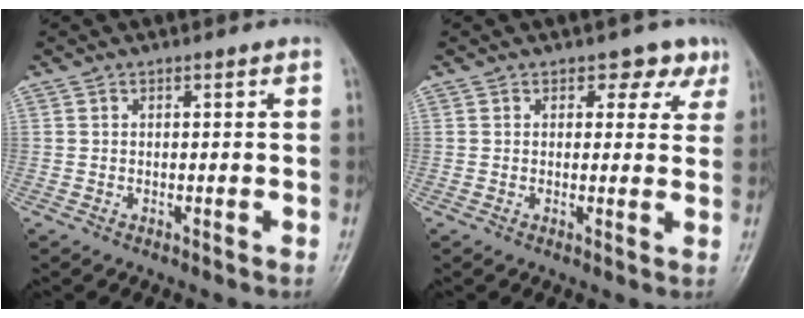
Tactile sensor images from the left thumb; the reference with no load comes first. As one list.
[{"total": 3.9, "force": [2.4, 2.7, 1.3], "torque": [0.015, -0.010, 0.024]}]